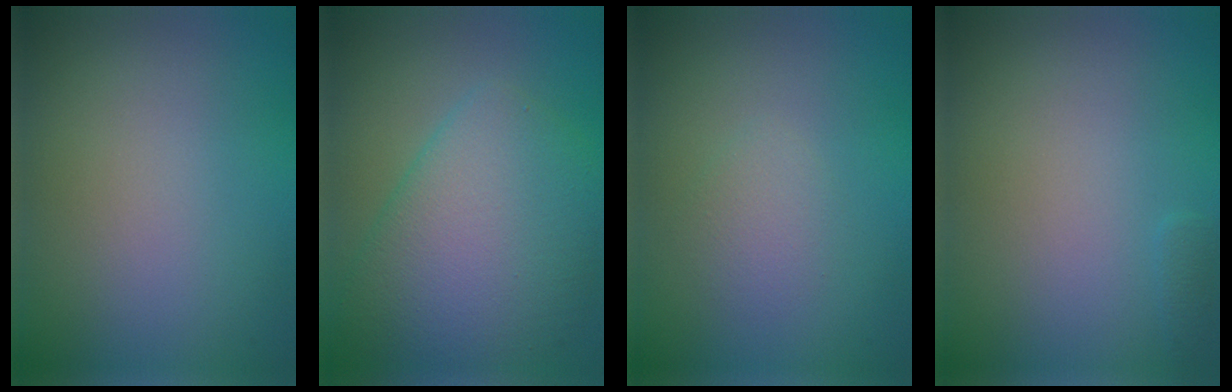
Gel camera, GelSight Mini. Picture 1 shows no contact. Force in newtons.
{"total": 7.5, "press": 7.5, "slide": 0.3}
{"total": 1.4, "press": 1.4, "slide": 0.0}
{"total": 0.5, "press": 0.5, "slide": 0.1}